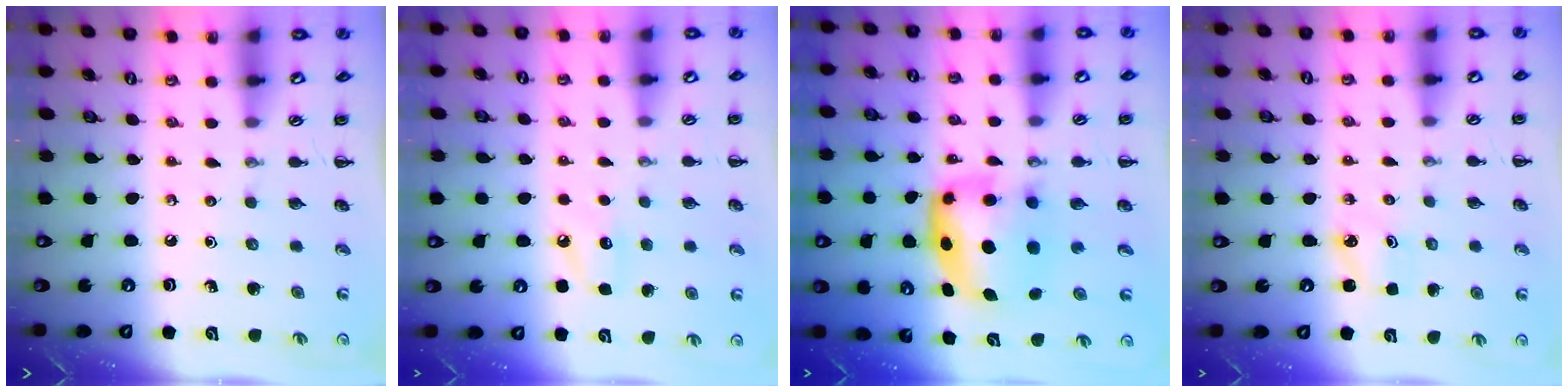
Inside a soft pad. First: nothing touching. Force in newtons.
{"total": 6.6, "press": 6.3, "slide": 1.8}
{"total": 6.1, "press": 5.9, "slide": 1.3}
{"total": 1.9, "press": 1.8, "slide": 0.5}